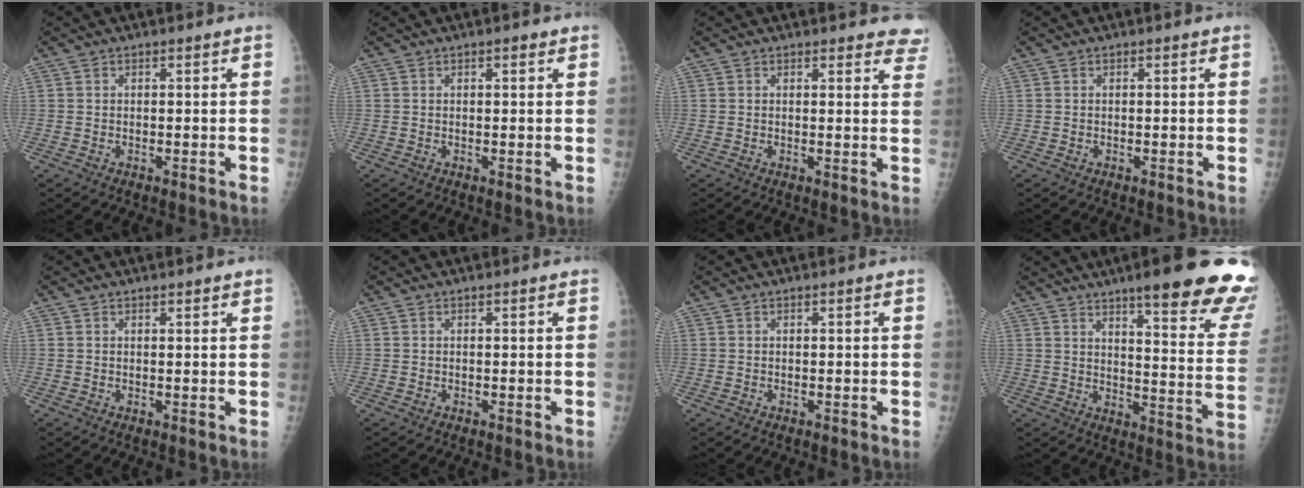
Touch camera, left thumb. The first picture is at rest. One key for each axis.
{"total": 1.1, "fx": 0.6, "fy": 0.4, "fz": 0.8, "tx": -0.010, "ty": 0.001, "tz": 0.005}
{"total": 5.9, "fx": 5.3, "fy": 2.0, "fz": 1.5, "tx": 0.023, "ty": -0.022, "tz": 0.036}
{"total": 0.0}
{"total": 1.1, "fx": 0.8, "fy": 0.2, "fz": 0.7, "tx": -0.007, "ty": -0.001, "tz": 0.010}
{"total": 0.0}
{"total": 0.0}
{"total": 23.7, "fx": 16.8, "fy": 3.6, "fz": 16.2, "tx": -0.181, "ty": -0.085, "tz": 0.210}